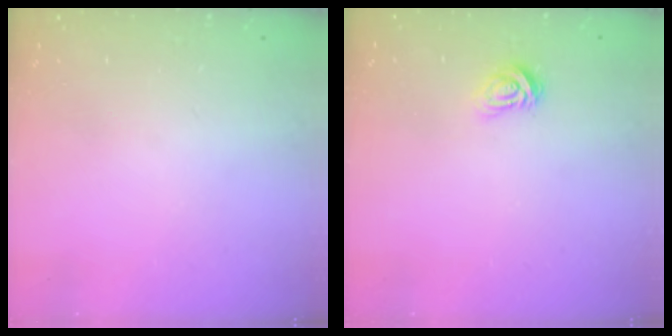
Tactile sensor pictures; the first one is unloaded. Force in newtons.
{"total": 2.9, "press": 2.8, "slide": 0.4}